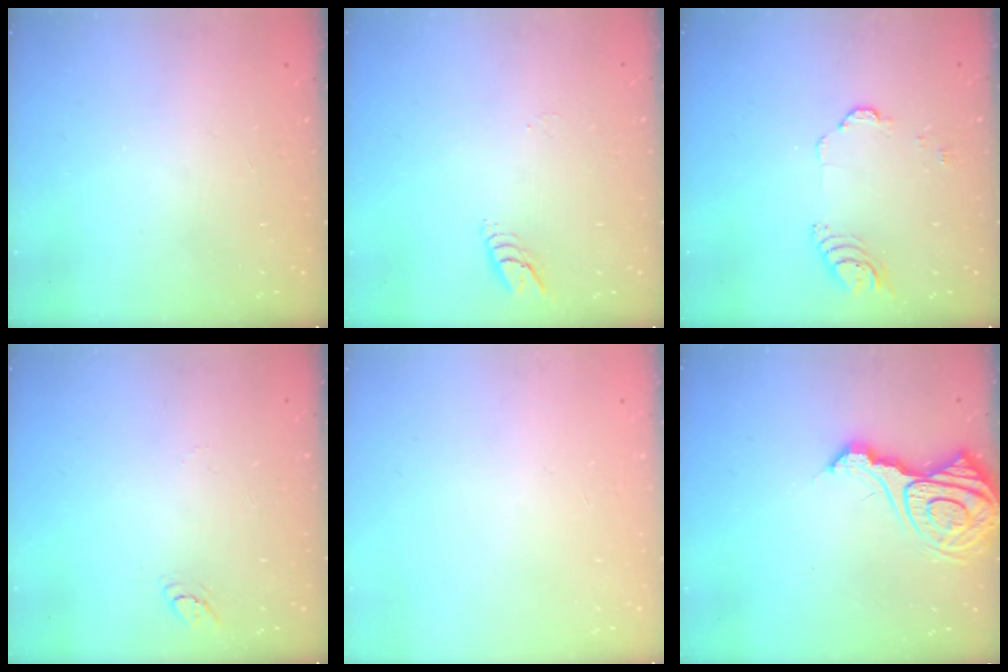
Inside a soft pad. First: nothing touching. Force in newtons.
{"total": 3.9, "press": 3.9, "slide": 0.3}
{"total": 5.3, "press": 5.2, "slide": 0.6}
{"total": 3.2, "press": 3.2, "slide": 0.3}
{"total": 0.0}
{"total": 16.3, "press": 16.2, "slide": 1.7}